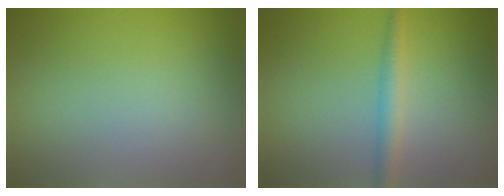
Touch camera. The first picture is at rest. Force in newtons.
{"total": 2.3, "press": 2.3, "slide": 0.1}